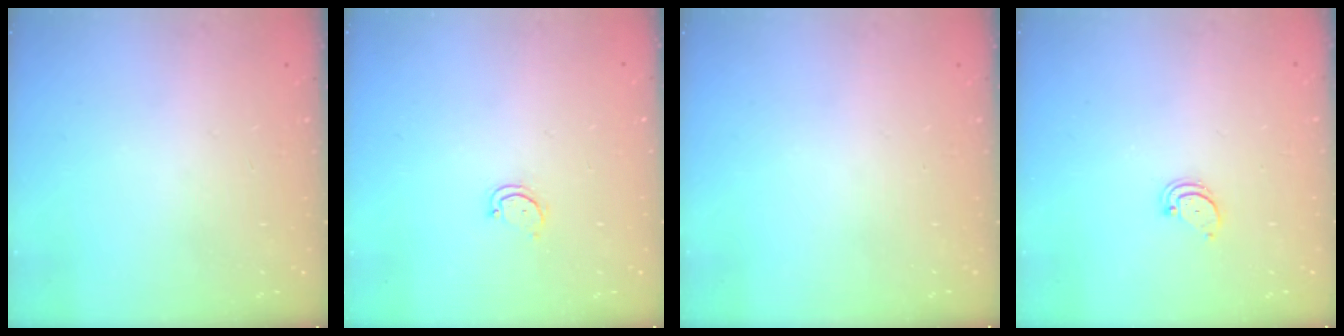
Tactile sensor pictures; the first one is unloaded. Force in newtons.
{"total": 2.7, "press": 2.7, "slide": 0.3}
{"total": 0.0}
{"total": 1.9, "press": 1.9, "slide": 0.2}